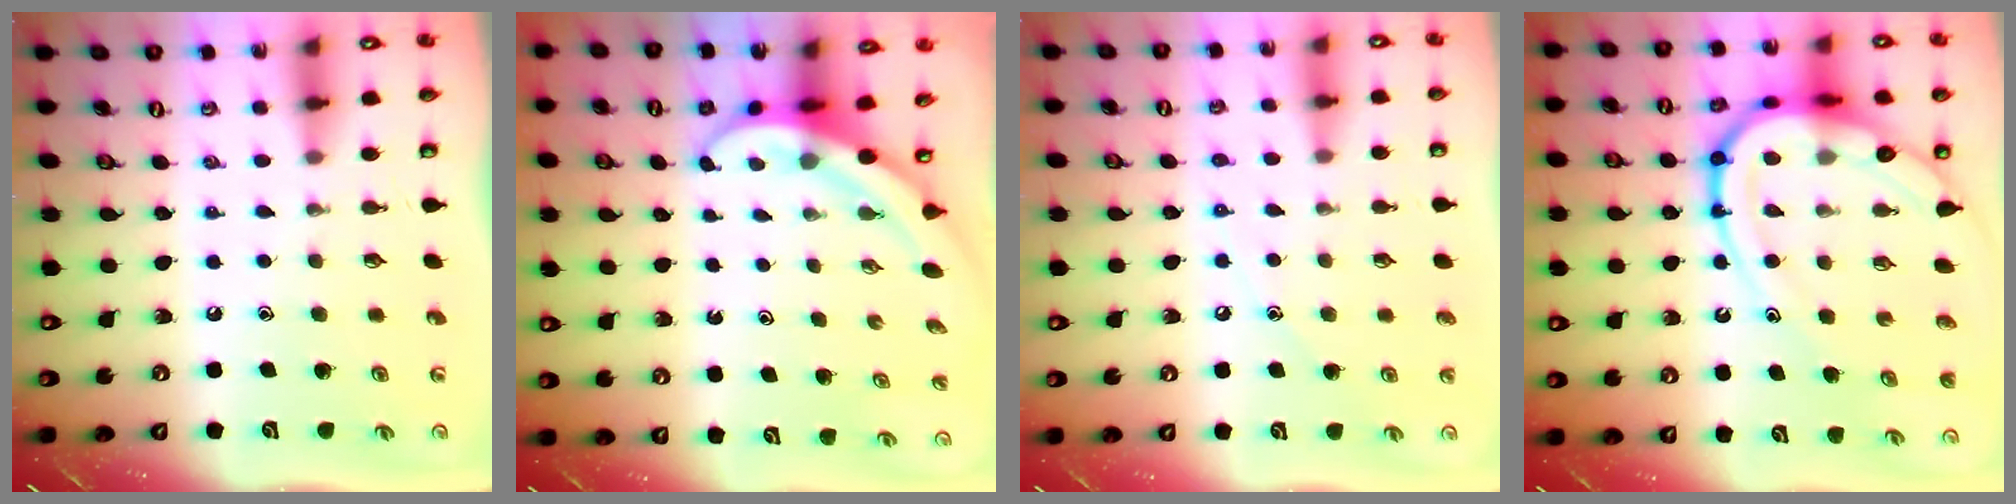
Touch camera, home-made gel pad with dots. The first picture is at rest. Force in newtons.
{"total": 4.4, "press": 4.4, "slide": 0.3}
{"total": 6.0, "press": 5.9, "slide": 0.8}
{"total": 19.1, "press": 19.0, "slide": 1.9}